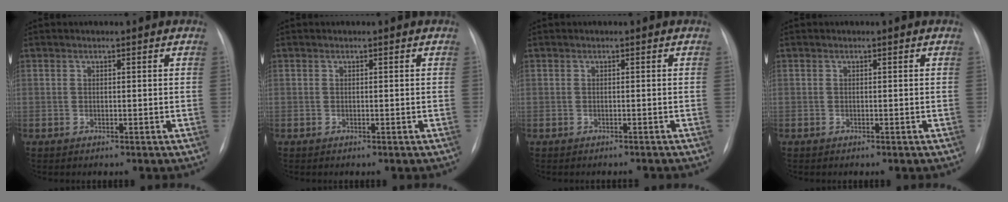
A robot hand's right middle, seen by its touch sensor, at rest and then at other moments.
{"total": 0.0}
{"total": 1.3, "force": [-1.3, 0.0, 0.1], "torque": [0.001, -0.004, -0.014]}
{"total": 0.0}